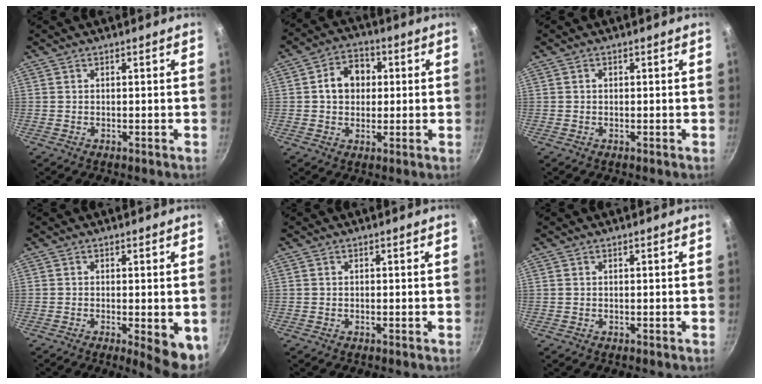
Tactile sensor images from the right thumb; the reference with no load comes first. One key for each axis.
{"total": 8.2, "fx": 1.1, "fy": 6.6, "fz": 4.7, "tx": -0.045, "ty": 0.013, "tz": 0.006}
{"total": 0.5, "fx": 0.0, "fy": 0.5, "fz": 0.2, "tx": -0.001, "ty": 0.004, "tz": -0.001}
{"total": 7.3, "fx": -1.8, "fy": 2.2, "fz": 6.7, "tx": -0.072, "ty": -0.004, "tz": -0.018}
{"total": 0.0}
{"total": 0.0}